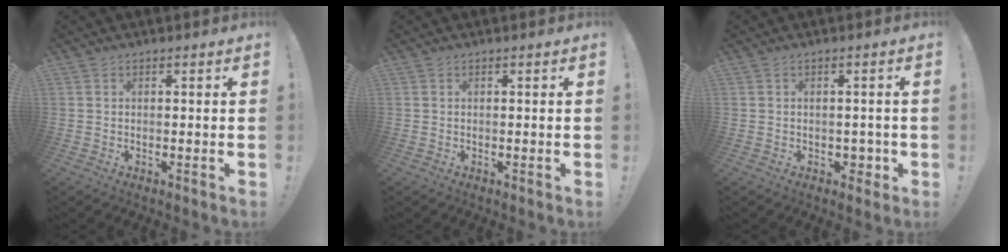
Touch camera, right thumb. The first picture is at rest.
{"total": 0.0}
{"total": 3.3, "force": [-0.2, 2.9, 1.6], "torque": [-0.015, 0.001, -0.002]}